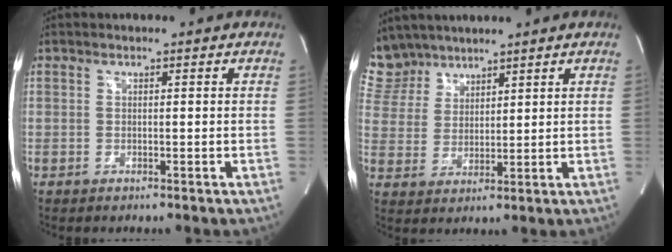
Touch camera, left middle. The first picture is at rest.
{"total": 7.7, "force": [6.9, 3.5, 0.4], "torque": [-0.015, 0.012, 0.150]}